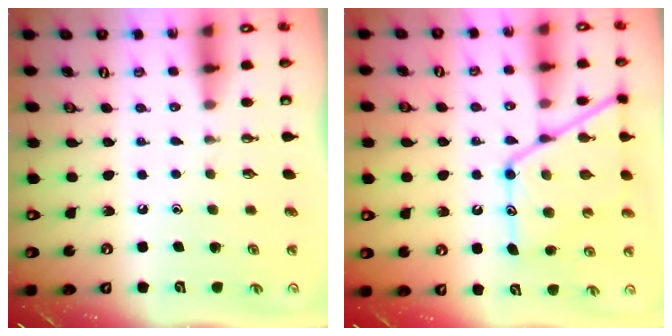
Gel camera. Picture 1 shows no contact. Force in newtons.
{"total": 17.4, "press": 17.4, "slide": 1.6}